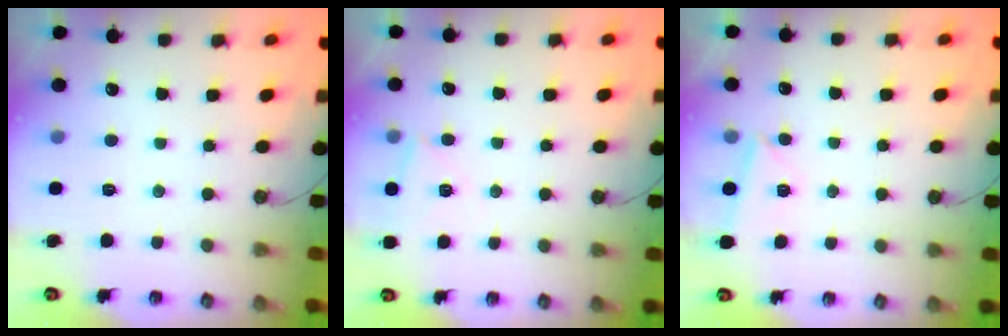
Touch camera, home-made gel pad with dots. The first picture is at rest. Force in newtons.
{"total": 4.5, "press": 4.3, "slide": 1.0}
{"total": 4.3, "press": 3.8, "slide": 2.1}